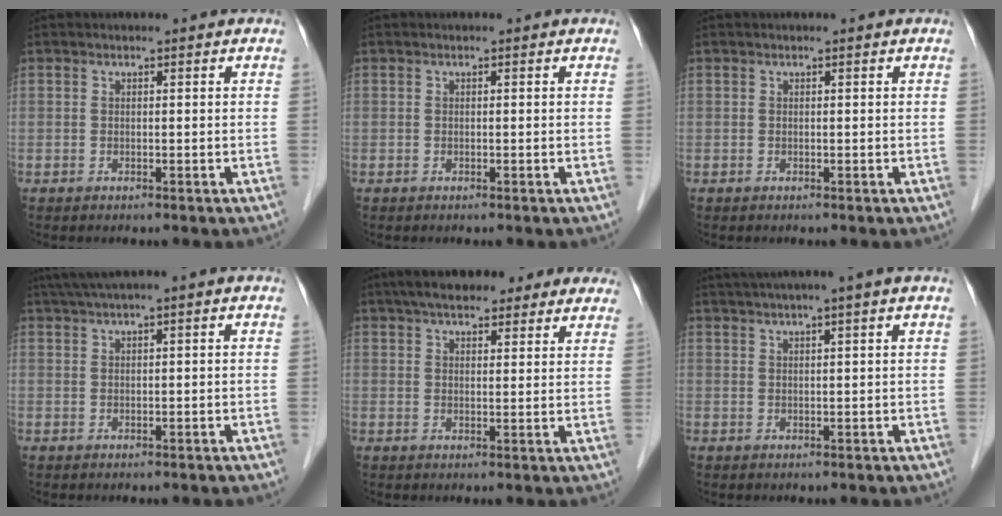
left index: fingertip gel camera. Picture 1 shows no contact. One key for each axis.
{"total": 0.0}
{"total": 0.0}
{"total": 3.8, "fx": 2.5, "fy": -0.6, "fz": 2.8, "tx": -0.060, "ty": 0.023, "tz": 0.050}
{"total": 14.5, "fx": 11.4, "fy": 4.2, "fz": 7.8, "tx": -0.109, "ty": 0.039, "tz": 0.153}
{"total": 6.5, "fx": 4.8, "fy": -1.4, "fz": 4.2, "tx": -0.062, "ty": 0.025, "tz": 0.073}